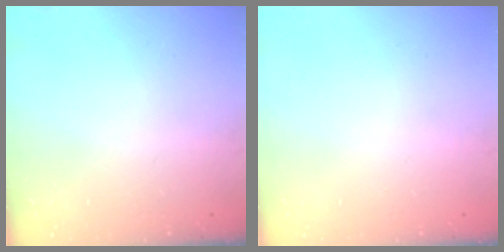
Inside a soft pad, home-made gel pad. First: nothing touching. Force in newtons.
{"total": 0.0}